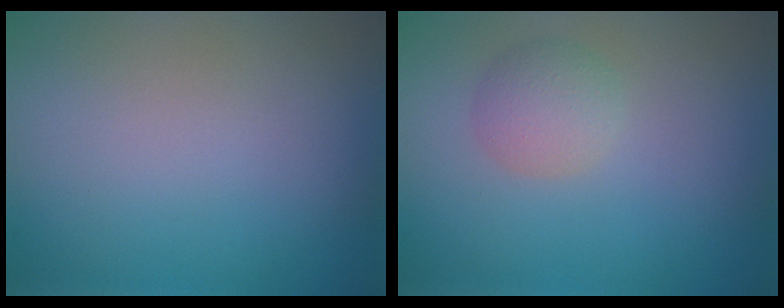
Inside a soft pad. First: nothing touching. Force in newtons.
{"total": 2.3, "press": 2.3, "slide": 0.0}